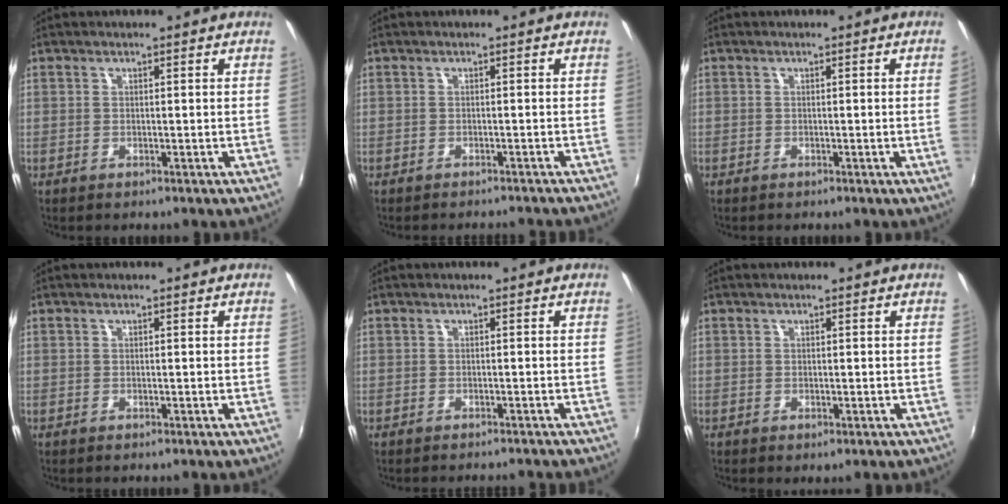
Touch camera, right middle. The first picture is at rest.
{"total": 5.0, "force": [-4.6, 0.8, 1.6], "torque": [-0.036, -0.009, -0.059]}
{"total": 1.2, "force": [0.2, -0.8, 0.9], "torque": [-0.006, -0.009, 0.004]}
{"total": 0.0}
{"total": 3.8, "force": [-3.5, 0.5, 1.3], "torque": [-0.028, -0.011, -0.048]}
{"total": 0.0}